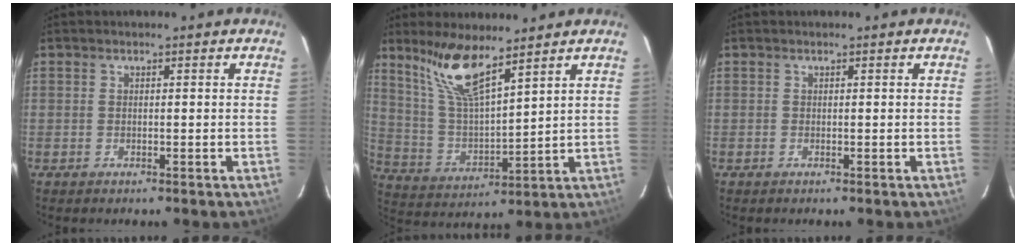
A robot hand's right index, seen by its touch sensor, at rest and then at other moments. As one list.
[{"total": 11.6, "force": [8.5, 2.0, 7.6], "torque": [-0.150, 0.003, 0.180]}, {"total": 0.0}]